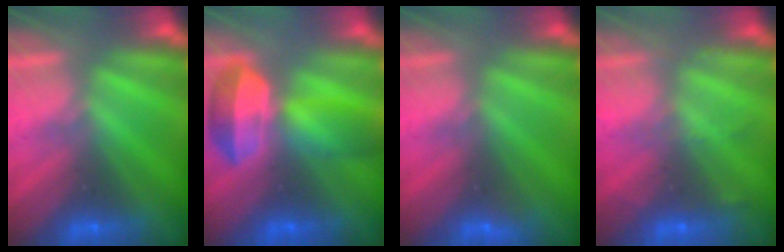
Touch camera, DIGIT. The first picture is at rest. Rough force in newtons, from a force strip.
{"total": 7.0}
{"total": 2.9}
{"total": 2.3}